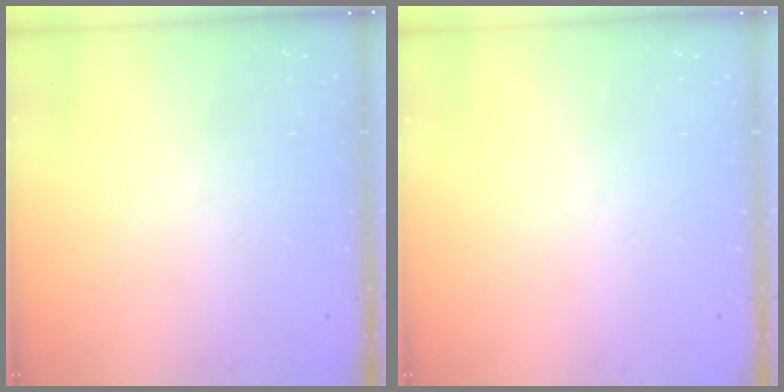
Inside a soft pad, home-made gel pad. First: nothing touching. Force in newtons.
{"total": 0.0}